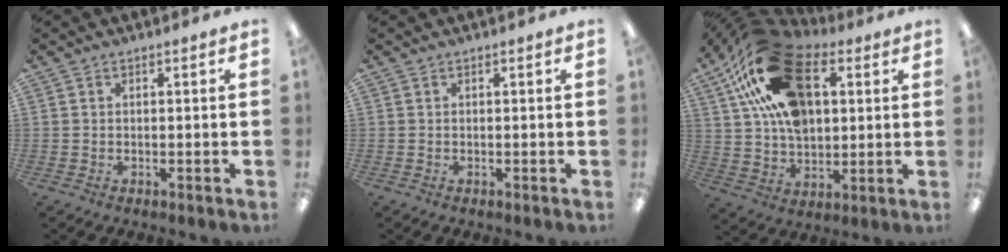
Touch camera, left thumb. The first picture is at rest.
{"total": 0.0}
{"total": 25.4, "force": [10.3, 14.8, 17.8], "torque": [-0.322, -0.020, 0.184]}